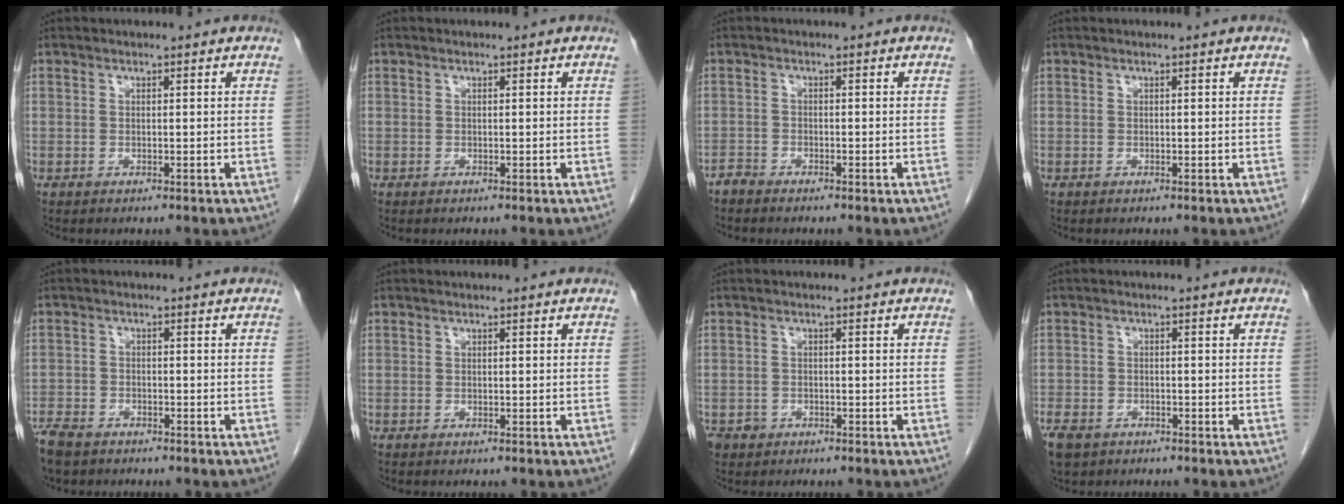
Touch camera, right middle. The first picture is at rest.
{"total": 0.0}
{"total": 1.4, "force": [-1.4, 0.2, 0.0], "torque": [0.000, -0.001, -0.027]}
{"total": 0.0}
{"total": 5.8, "force": [-4.6, 2.6, 2.2], "torque": [-0.044, -0.008, -0.080]}
{"total": 0.0}
{"total": 2.2, "force": [-1.3, 1.7, 0.3], "torque": [-0.008, 0.005, -0.021]}
{"total": 6.8, "force": [-4.5, 4.3, 2.7], "torque": [-0.062, -0.007, -0.069]}